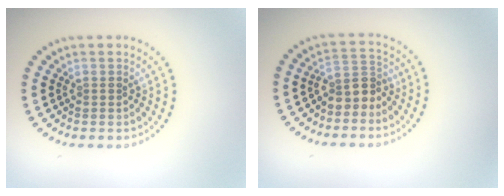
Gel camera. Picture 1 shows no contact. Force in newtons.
{"total": 2.4, "press": 1.9, "slide": 1.4}